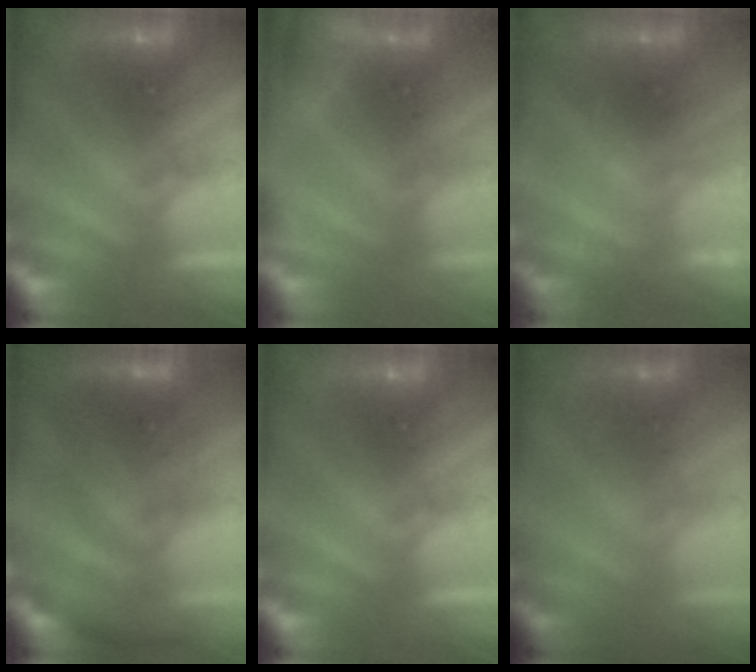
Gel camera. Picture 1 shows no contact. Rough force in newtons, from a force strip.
{"total": 5.4}
{"total": 2.2}
{"total": 2.4}
{"total": 0.0}
{"total": 1.8}